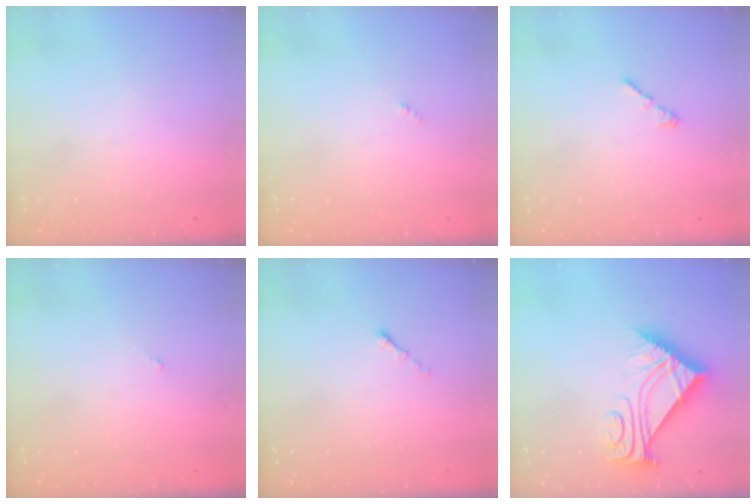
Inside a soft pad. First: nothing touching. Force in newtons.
{"total": 0.0}
{"total": 1.2, "press": 1.1, "slide": 0.5}
{"total": 0.0}
{"total": 0.6, "press": 0.5, "slide": 0.2}
{"total": 10.5, "press": 10.5, "slide": 0.5}